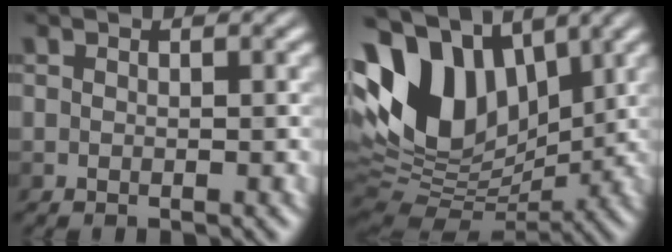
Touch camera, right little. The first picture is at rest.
{"total": 11.9, "force": [3.4, 7.7, 8.4], "torque": [-0.174, 0.028, 0.052]}